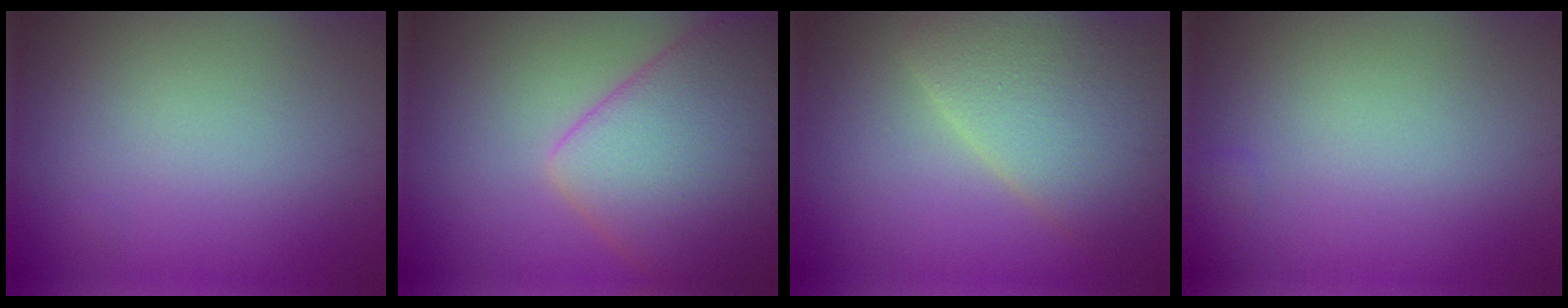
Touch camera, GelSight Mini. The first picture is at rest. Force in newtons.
{"total": 9.6, "press": 9.6, "slide": 0.5}
{"total": 6.3, "press": 6.3, "slide": 0.3}
{"total": 0.7, "press": 0.7, "slide": 0.0}